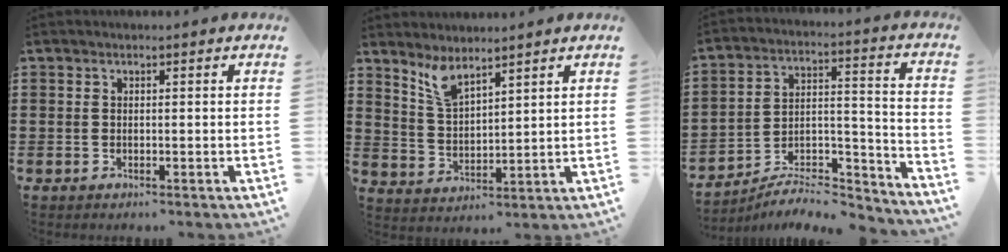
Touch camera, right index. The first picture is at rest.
{"total": 5.2, "force": [4.2, 1.5, 2.7], "torque": [-0.066, -0.007, 0.076]}
{"total": 6.5, "force": [-5.9, 1.8, 2.2], "torque": [-0.029, 0.006, -0.114]}